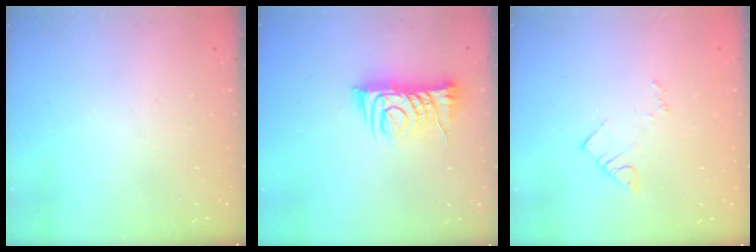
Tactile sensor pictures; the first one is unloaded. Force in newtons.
{"total": 9.7, "press": 9.7, "slide": 0.3}
{"total": 5.1, "press": 5.1, "slide": 0.3}